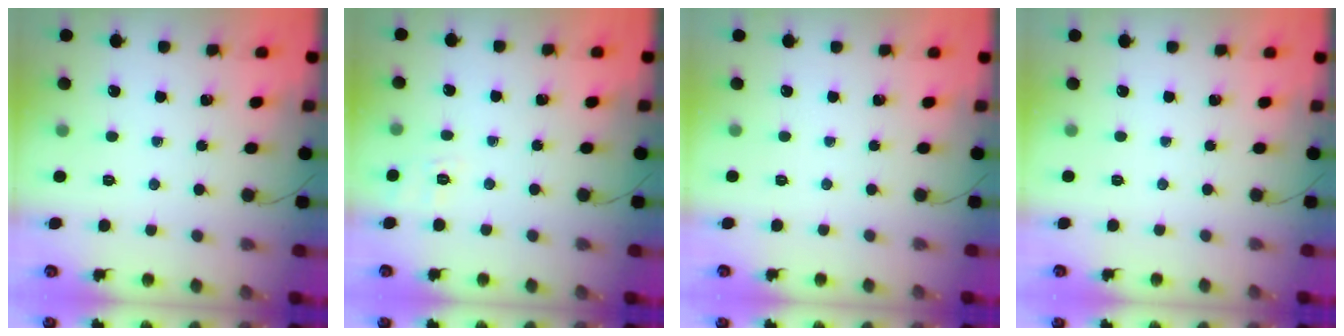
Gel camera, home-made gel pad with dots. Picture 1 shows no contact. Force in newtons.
{"total": 2.5, "press": 1.6, "slide": 1.9}
{"total": 2.5, "press": 2.4, "slide": 0.5}
{"total": 2.4, "press": 2.4, "slide": 0.5}